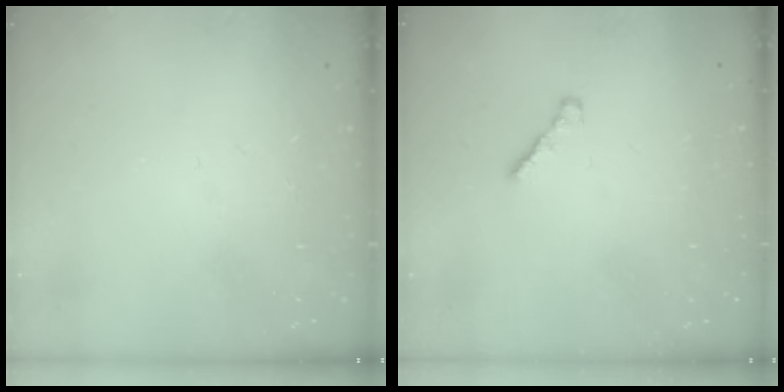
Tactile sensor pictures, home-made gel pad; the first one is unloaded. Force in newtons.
{"total": 1.3, "press": 1.3, "slide": 0.4}